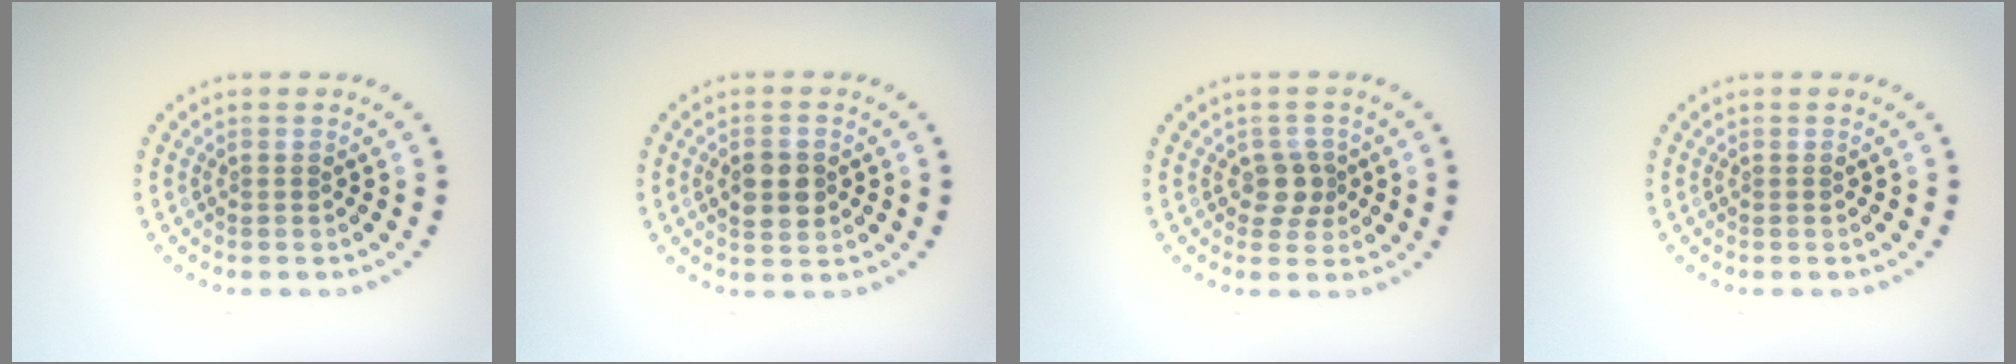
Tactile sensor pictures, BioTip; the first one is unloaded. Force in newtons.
{"total": 3.3, "press": 3.3, "slide": 0.1}
{"total": 2.1, "press": 1.7, "slide": 1.2}
{"total": 0.0}